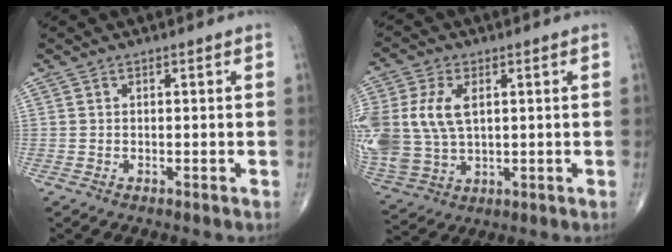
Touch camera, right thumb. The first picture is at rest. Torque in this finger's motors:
{"motor_torque": [-0.33, 1.46, 1.60, 0.57, 0.26]}